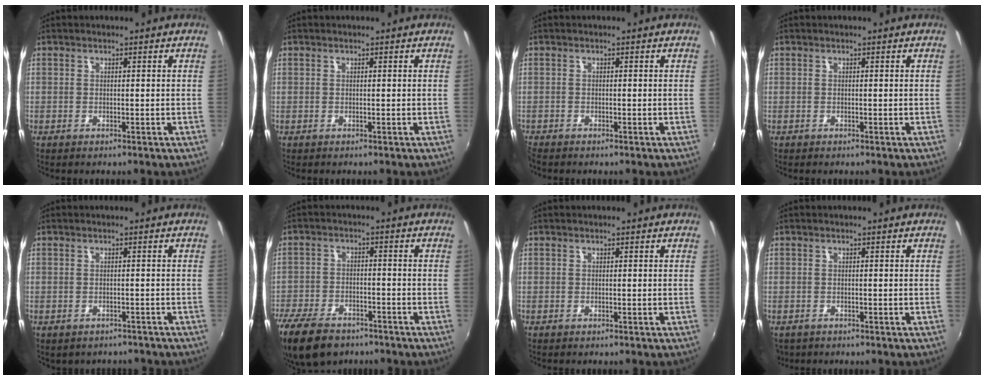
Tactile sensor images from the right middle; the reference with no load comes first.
{"total": 0.0}
{"total": 1.7, "force": [-1.6, 0.4, 0.4], "torque": [-0.010, -0.012, -0.033]}
{"total": 0.0}
{"total": 3.7, "force": [-3.0, 1.9, 1.1], "torque": [-0.028, -0.017, -0.036]}
{"total": 13.9, "force": [-10.0, 7.0, 6.8], "torque": [-0.176, -0.031, -0.178]}
{"total": 0.0}
{"total": 2.6, "force": [-1.4, 1.9, 1.1], "torque": [-0.026, -0.010, -0.019]}